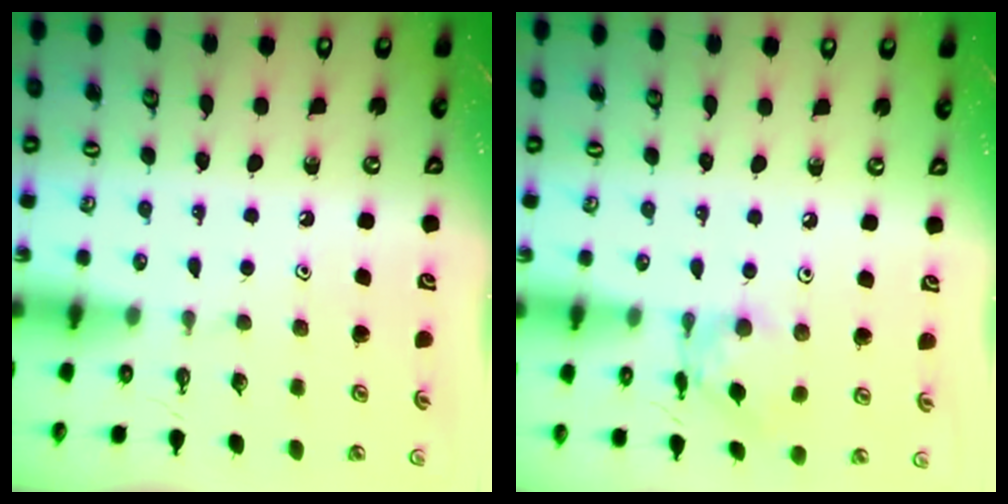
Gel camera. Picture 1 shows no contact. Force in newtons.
{"total": 7.5, "press": 7.5, "slide": 0.5}